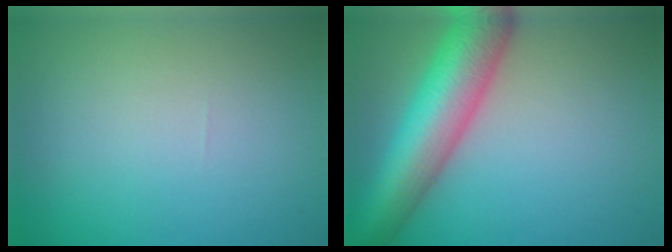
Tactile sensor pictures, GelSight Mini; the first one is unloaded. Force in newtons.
{"total": 10.1, "press": 10.1, "slide": 0.5}